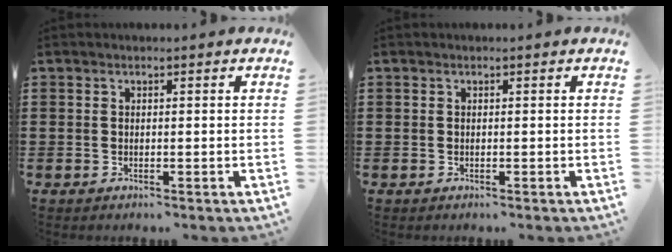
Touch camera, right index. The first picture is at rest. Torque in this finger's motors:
{"motor_torque": [0.00, -0.02, 0.00, 0.01]}